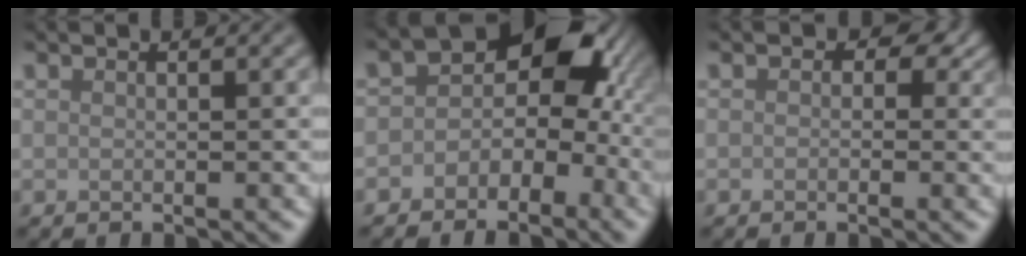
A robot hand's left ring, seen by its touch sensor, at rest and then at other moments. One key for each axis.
{"total": 6.6, "fx": -1.5, "fy": 4.7, "fz": 4.3, "tx": -0.036, "ty": 0.013, "tz": -0.042}
{"total": 1.9, "fx": 0.1, "fy": 1.6, "fz": 1.1, "tx": -0.008, "ty": -0.002, "tz": -0.001}